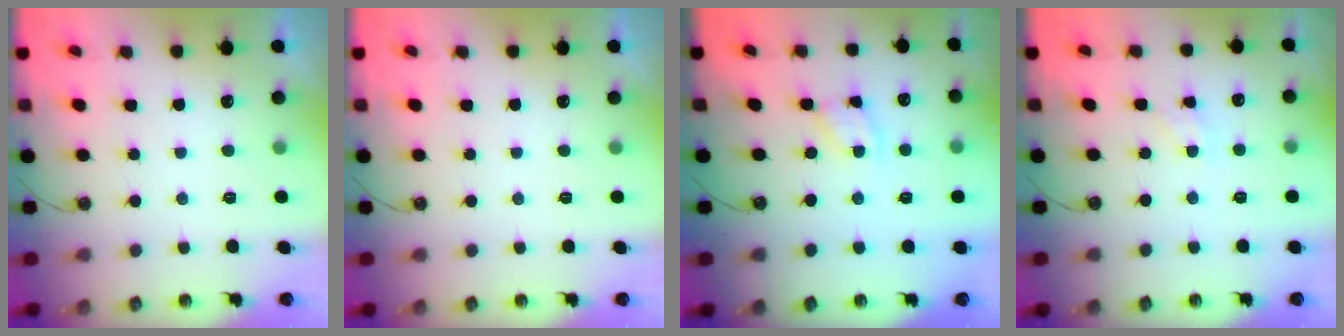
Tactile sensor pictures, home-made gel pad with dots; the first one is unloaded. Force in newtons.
{"total": 0.0}
{"total": 3.3, "press": 3.3, "slide": 0.2}
{"total": 2.5, "press": 2.5, "slide": 0.1}